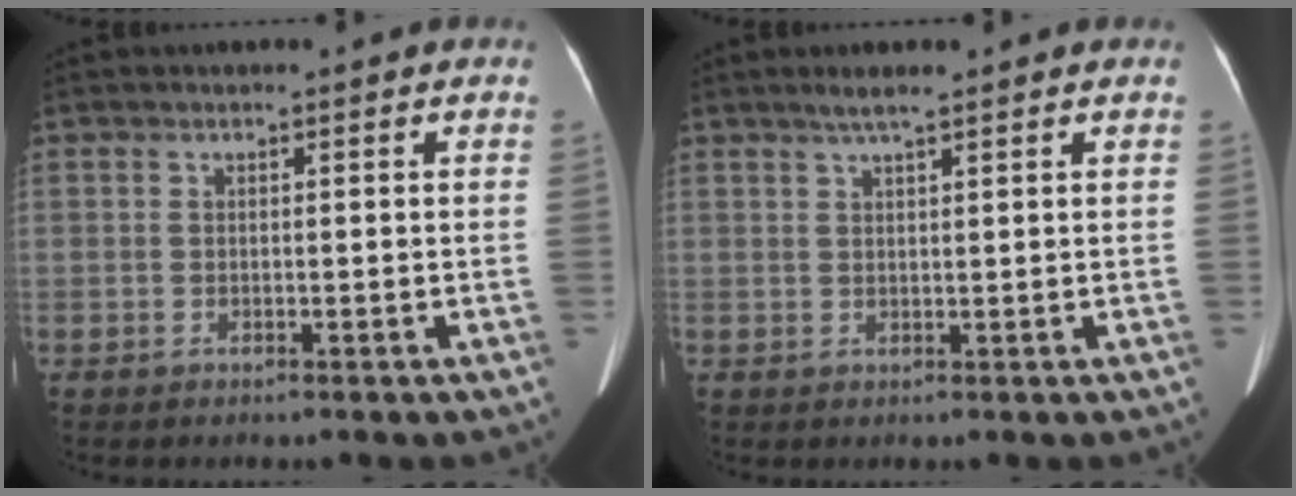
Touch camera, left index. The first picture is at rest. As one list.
[{"total": 2.5, "force": [1.8, 0.0, 1.6], "torque": [-0.036, 0.008, 0.035]}]